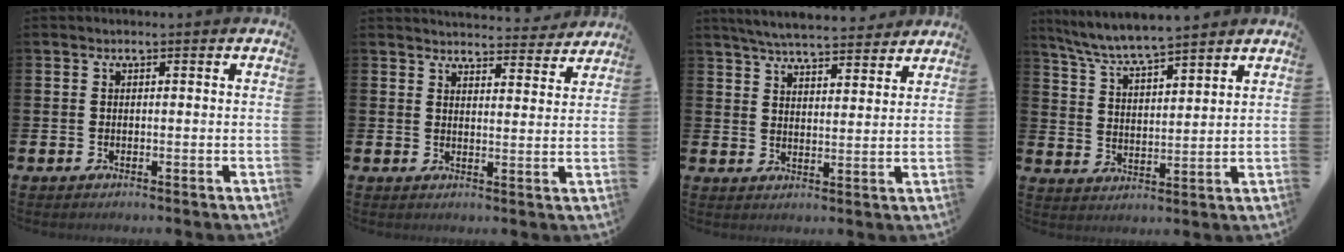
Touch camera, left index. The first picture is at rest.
{"total": 3.9, "force": [3.9, 0.4, 0.0], "torque": [-0.001, -0.029, 0.067]}
{"total": 5.3, "force": [5.2, 0.3, 1.0], "torque": [-0.034, -0.029, 0.092]}
{"total": 5.9, "force": [5.7, 0.0, 1.5], "torque": [-0.055, -0.034, 0.101]}